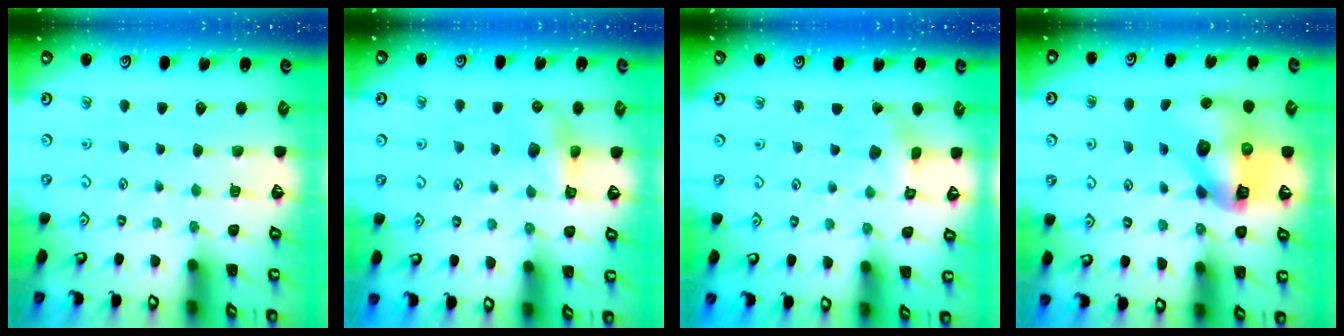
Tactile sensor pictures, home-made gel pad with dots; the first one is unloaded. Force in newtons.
{"total": 5.5, "press": 5.4, "slide": 0.7}
{"total": 2.4, "press": 2.4, "slide": 0.5}
{"total": 13.5, "press": 13.3, "slide": 1.9}